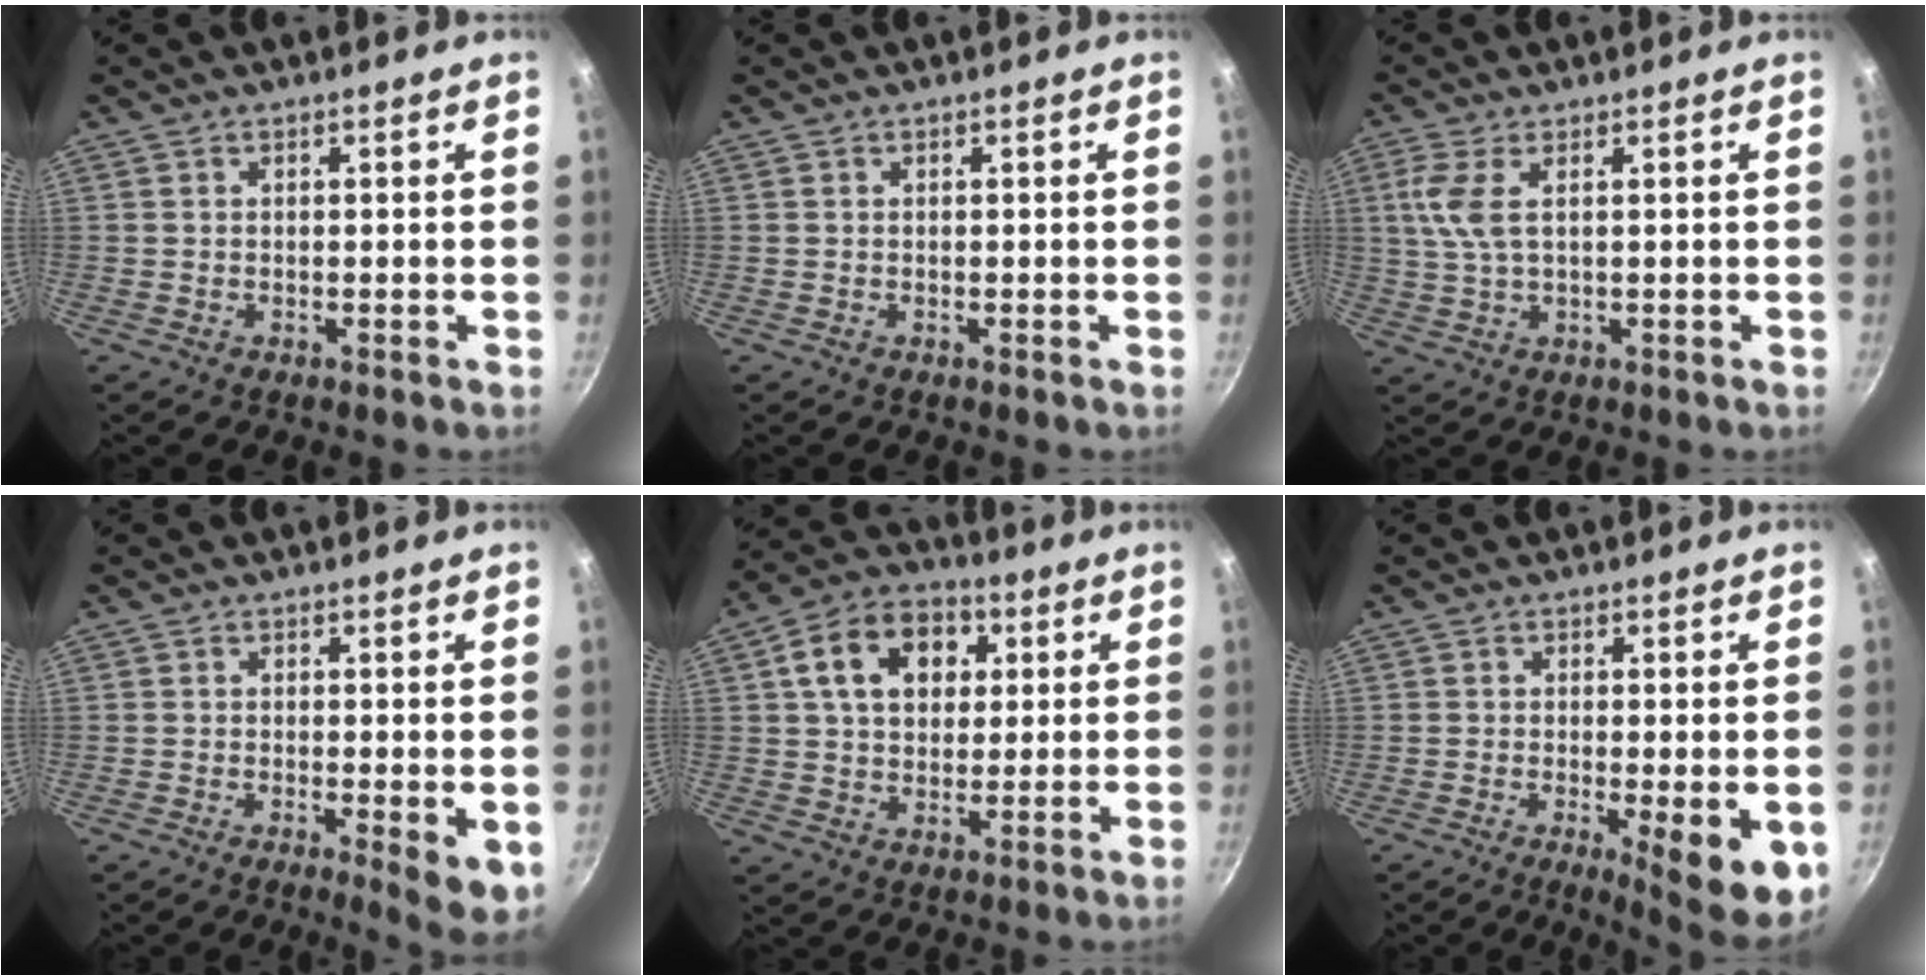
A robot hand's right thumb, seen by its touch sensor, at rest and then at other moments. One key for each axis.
{"total": 0.0}
{"total": 5.7, "fx": 1.5, "fy": 2.3, "fz": 5.0, "tx": -0.115, "ty": 0.003, "tz": 0.032}
{"total": 5.7, "fx": -1.0, "fy": 1.7, "fz": 5.4, "tx": -0.061, "ty": -0.009, "tz": -0.011}
{"total": 13.5, "fx": 3.9, "fy": 9.9, "fz": 8.3, "tx": -0.116, "ty": 0.013, "tz": 0.052}
{"total": 8.6, "fx": -2.1, "fy": 2.0, "fz": 8.1, "tx": -0.100, "ty": -0.010, "tz": -0.021}